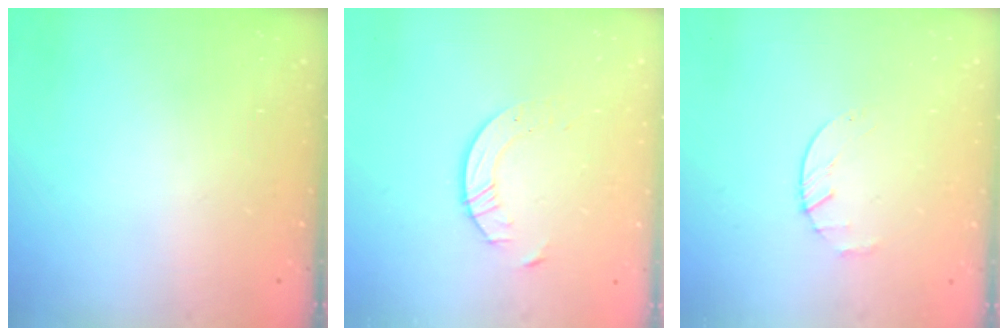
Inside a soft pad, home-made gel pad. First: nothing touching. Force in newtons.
{"total": 5.3, "press": 5.3, "slide": 0.6}
{"total": 2.2, "press": 2.2, "slide": 0.3}